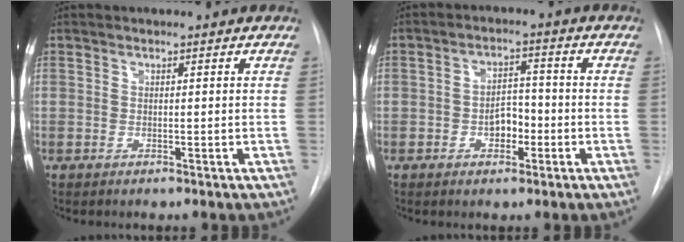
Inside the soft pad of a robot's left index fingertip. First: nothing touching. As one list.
[{"total": 4.3, "force": [-1.5, 2.7, 3.0], "torque": [-0.045, 0.010, -0.024]}]